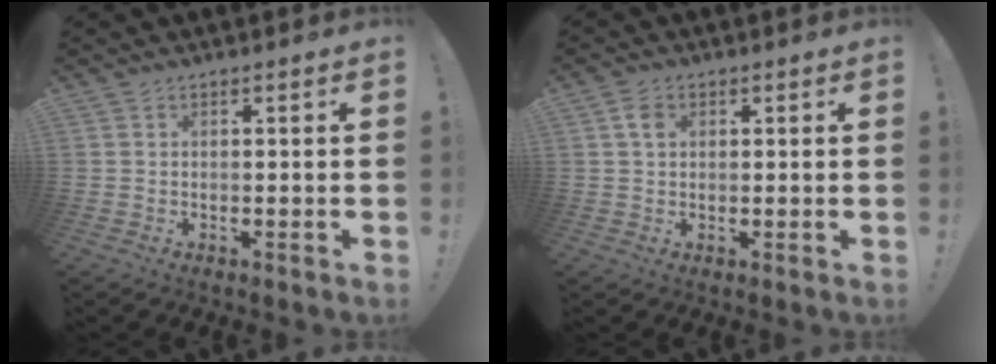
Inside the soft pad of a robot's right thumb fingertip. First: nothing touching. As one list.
[{"total": 3.5, "force": [1.2, 2.5, 2.0], "torque": [-0.027, 0.001, 0.021]}]